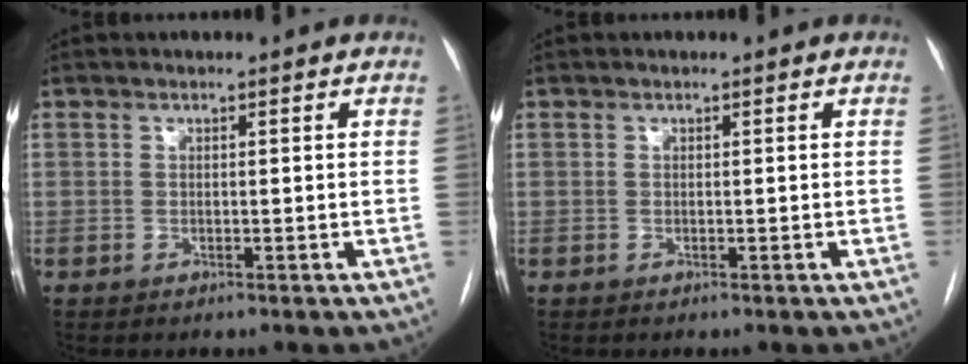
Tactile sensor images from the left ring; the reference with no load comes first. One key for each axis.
{"total": 0.0}